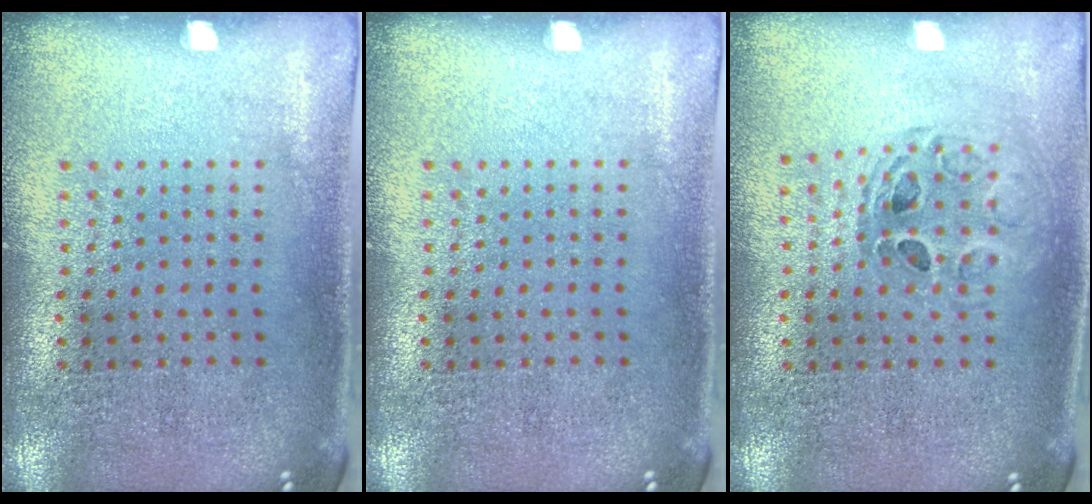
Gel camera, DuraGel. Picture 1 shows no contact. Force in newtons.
{"total": 0.0}
{"total": 0.8, "press": 0.8, "slide": 0.0}